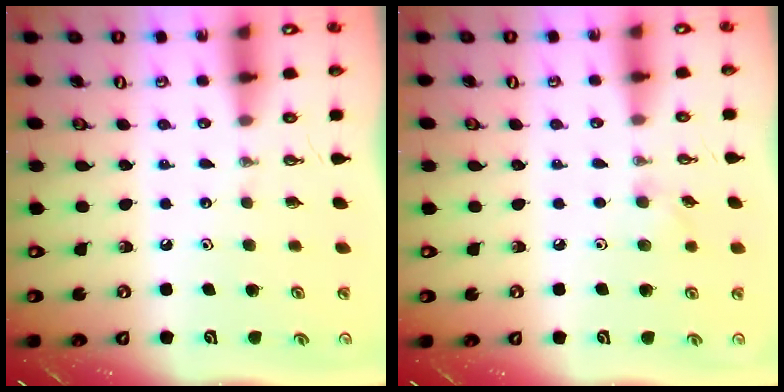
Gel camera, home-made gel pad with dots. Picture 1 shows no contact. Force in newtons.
{"total": 4.2, "press": 4.1, "slide": 1.0}